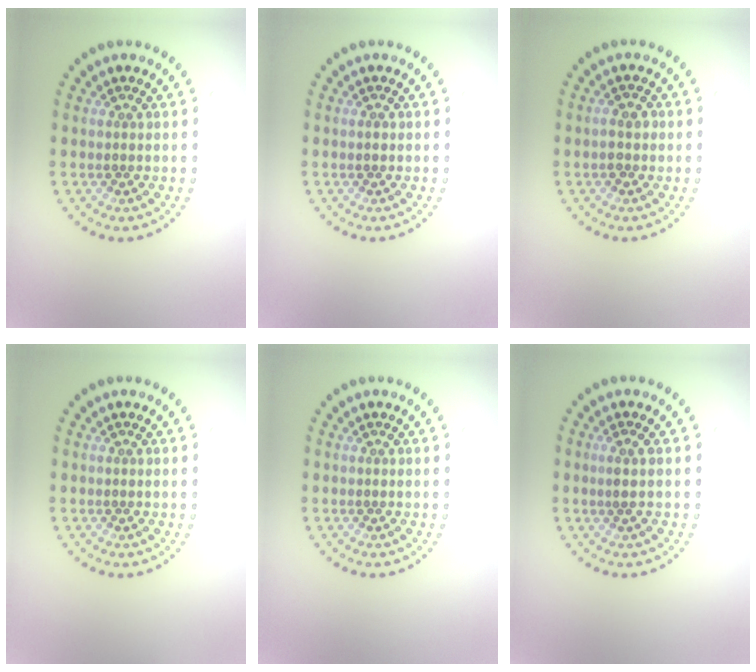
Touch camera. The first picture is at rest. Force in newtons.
{"total": 0.8, "press": 0.8, "slide": 0.2}
{"total": 1.6, "press": 1.5, "slide": 0.4}
{"total": 0.0}
{"total": 0.0}
{"total": 0.8, "press": 0.5, "slide": 0.6}